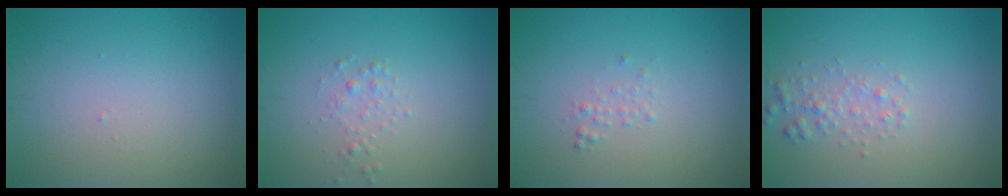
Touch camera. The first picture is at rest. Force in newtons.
{"total": 0.9, "press": 0.9, "slide": 0.0}
{"total": 0.7, "press": 0.7, "slide": 0.1}
{"total": 1.6, "press": 1.6, "slide": 0.0}